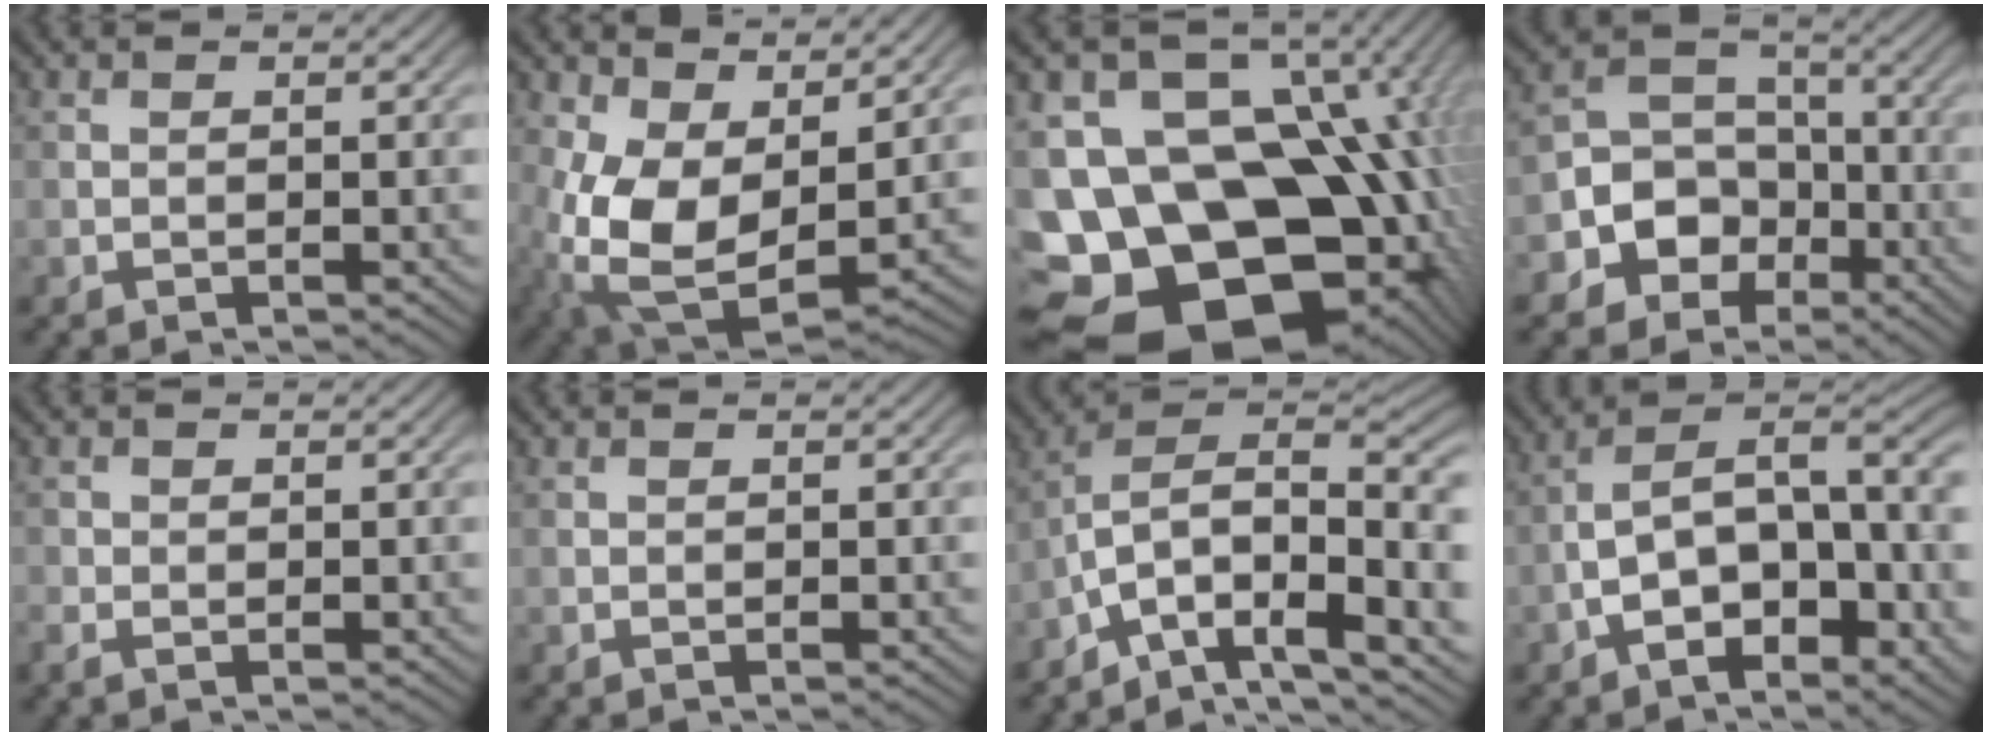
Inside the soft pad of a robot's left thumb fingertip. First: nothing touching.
{"total": 12.0, "force": [2.2, 7.0, 9.5], "torque": [-0.215, -0.010, 0.038]}
{"total": 22.2, "force": [-5.3, 15.8, 14.7], "torque": [-0.281, -0.003, -0.057]}
{"total": 8.9, "force": [-4.1, 7.0, 3.8], "torque": [-0.076, -0.008, -0.094]}
{"total": 1.6, "force": [-0.6, 1.2, 0.9], "torque": [-0.023, -0.003, -0.014]}
{"total": 0.0}
{"total": 13.4, "force": [-5.3, 7.4, 9.9], "torque": [-0.172, -0.004, -0.109]}
{"total": 13.9, "force": [-3.5, 7.4, 11.2], "torque": [-0.179, 0.007, -0.060]}